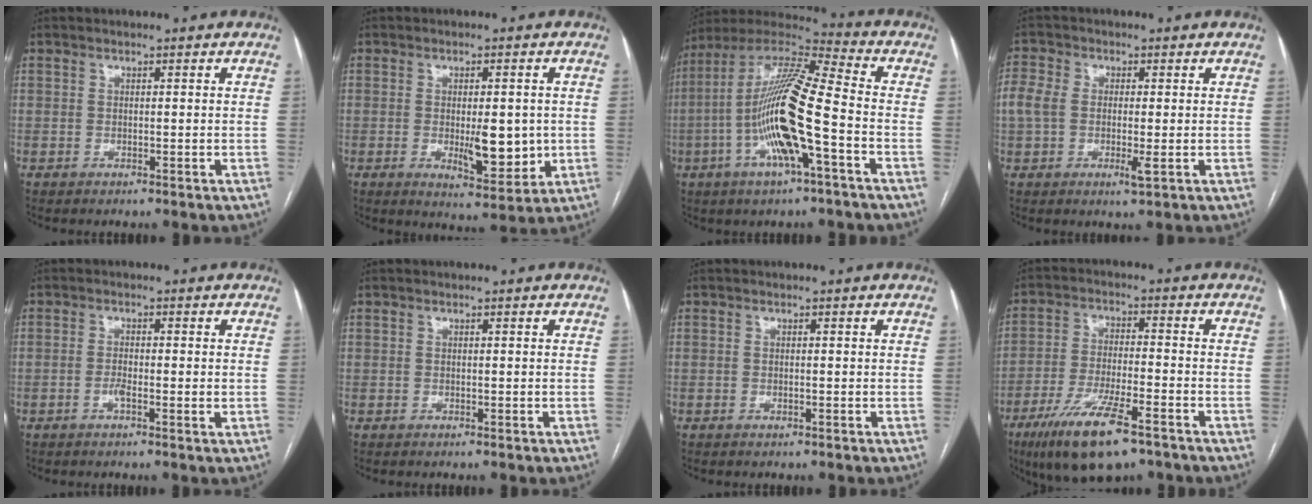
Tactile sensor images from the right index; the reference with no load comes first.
{"total": 7.6, "force": [-0.7, 2.7, 7.1], "torque": [-0.104, -0.013, -0.003]}
{"total": 17.7, "force": [-4.2, 1.9, 17.1], "torque": [-0.338, 0.002, -0.081]}
{"total": 6.0, "force": [-0.6, 3.0, 5.2], "torque": [-0.120, 0.003, -0.011]}
{"total": 2.6, "force": [-0.7, 0.6, 2.4], "torque": [-0.045, 0.001, -0.013]}
{"total": 0.0}
{"total": 0.0}
{"total": 12.7, "force": [-8.2, 2.6, 9.3], "torque": [-0.179, -0.021, -0.138]}